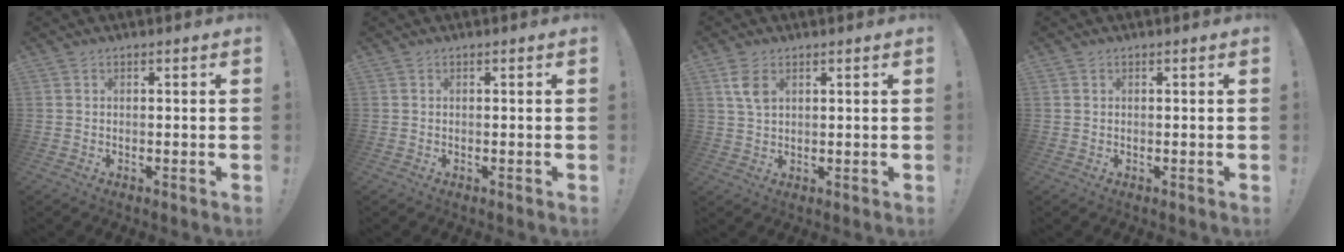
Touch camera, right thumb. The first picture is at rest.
{"total": 0.0}
{"total": 5.6, "force": [2.5, 3.1, 3.9], "torque": [-0.066, -0.004, 0.047]}
{"total": 0.5, "force": [0.4, 0.4, 0.0], "torque": [-0.002, 0.002, 0.008]}